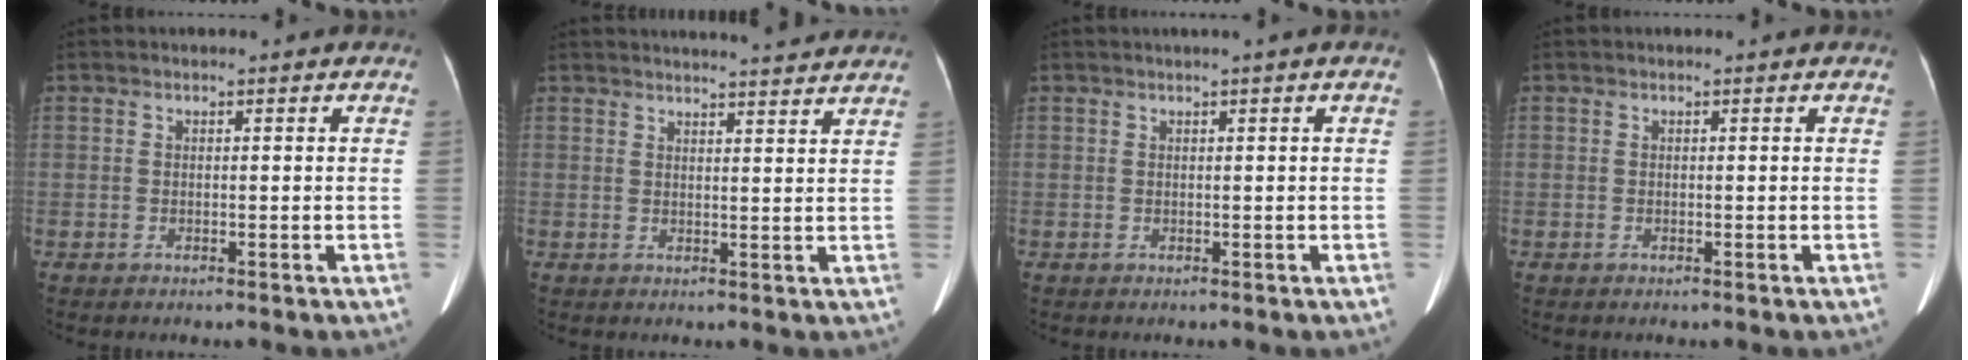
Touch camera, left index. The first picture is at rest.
{"total": 11.4, "force": [10.8, 0.1, 3.4], "torque": [-0.047, 0.009, 0.124]}
{"total": 0.8, "force": [0.3, -0.2, 0.7], "torque": [-0.015, 0.000, 0.011]}
{"total": 0.0}